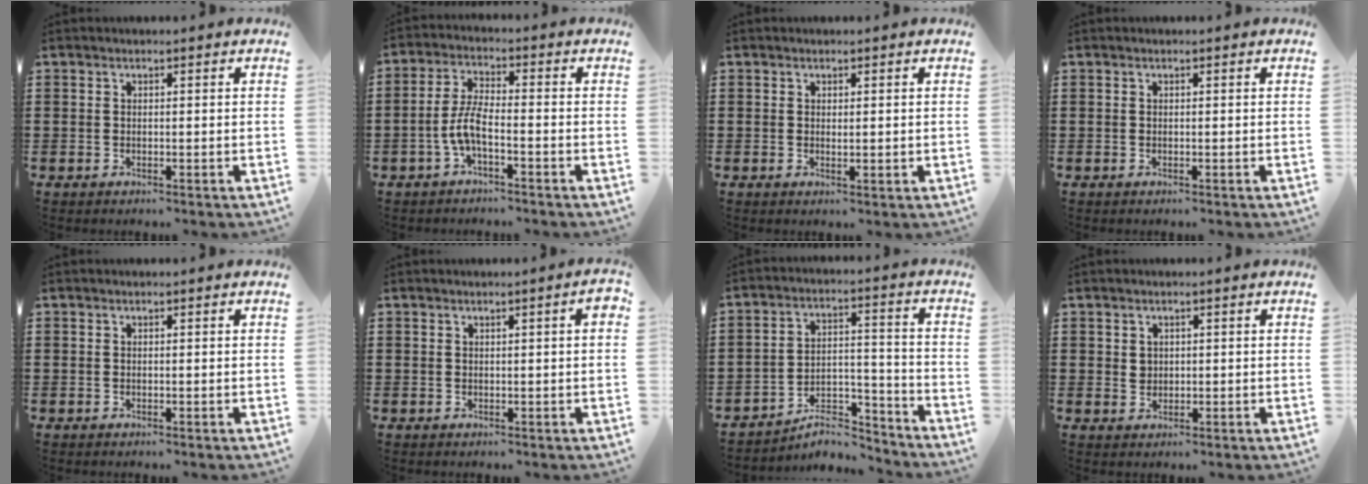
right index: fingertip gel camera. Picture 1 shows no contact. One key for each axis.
{"total": 5.4, "fx": -2.1, "fy": 1.5, "fz": 4.8, "tx": -0.109, "ty": -0.005, "tz": -0.043}
{"total": 0.7, "fx": 0.3, "fy": 0.1, "fz": 0.7, "tx": -0.014, "ty": 0.000, "tz": 0.005}
{"total": 0.0}
{"total": 0.0}
{"total": 1.5, "fx": 0.4, "fy": 0.0, "fz": 1.5, "tx": -0.027, "ty": 0.000, "tz": 0.006}
{"total": 7.0, "fx": -6.4, "fy": 2.1, "fz": 2.1, "tx": -0.026, "ty": 0.021, "tz": -0.119}
{"total": 1.5, "fx": 0.5, "fy": 1.3, "fz": 0.6, "tx": -0.014, "ty": 0.007, "tz": 0.011}